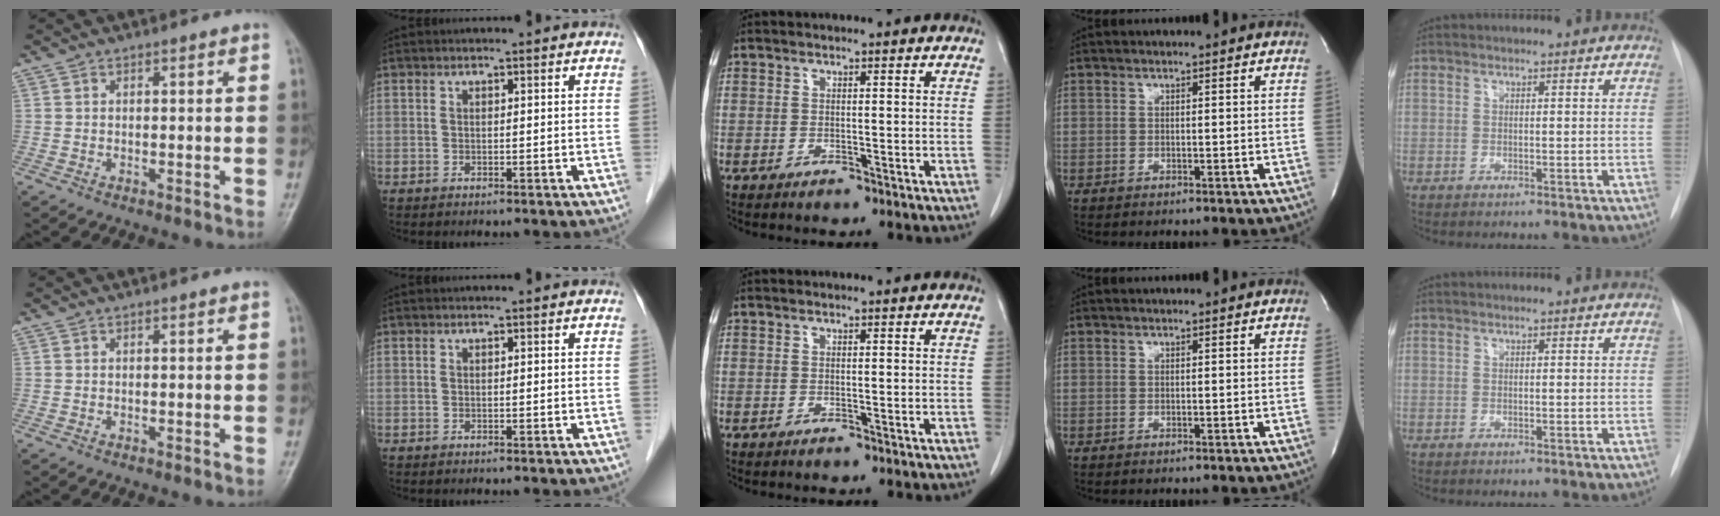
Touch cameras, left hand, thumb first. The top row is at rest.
{}